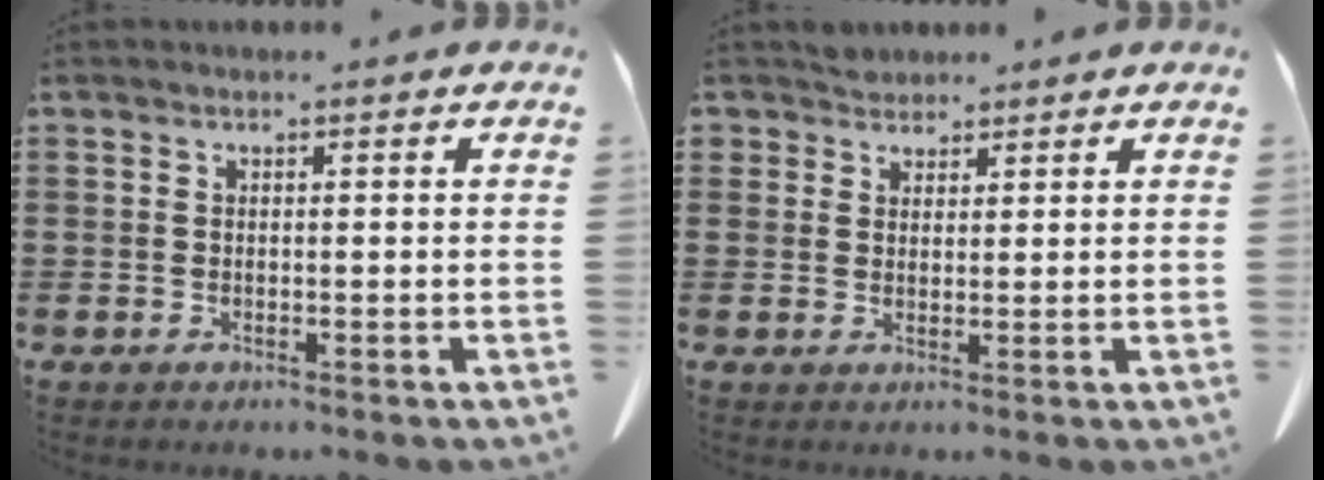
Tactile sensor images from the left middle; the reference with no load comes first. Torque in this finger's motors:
{"motor_torque": [0.00, 0.05, 0.00, 0.00]}